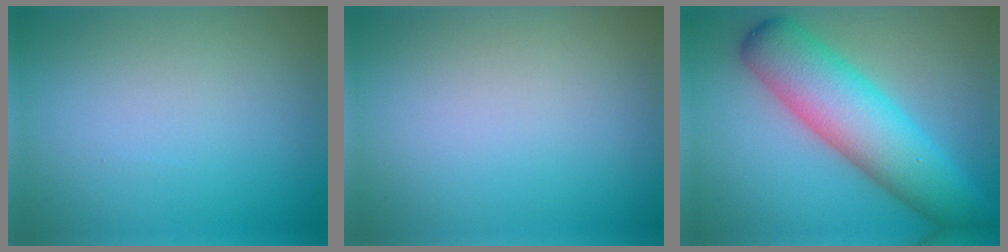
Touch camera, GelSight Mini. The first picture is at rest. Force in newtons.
{"total": 0.0}
{"total": 9.5, "press": 9.5, "slide": 0.2}